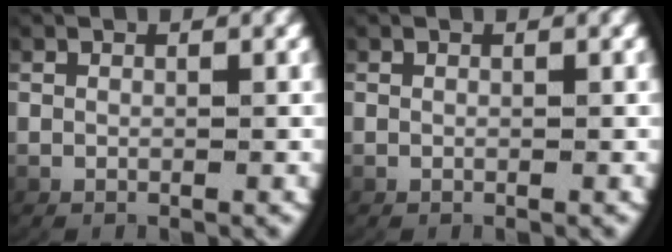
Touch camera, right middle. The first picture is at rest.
{"total": 0.0}